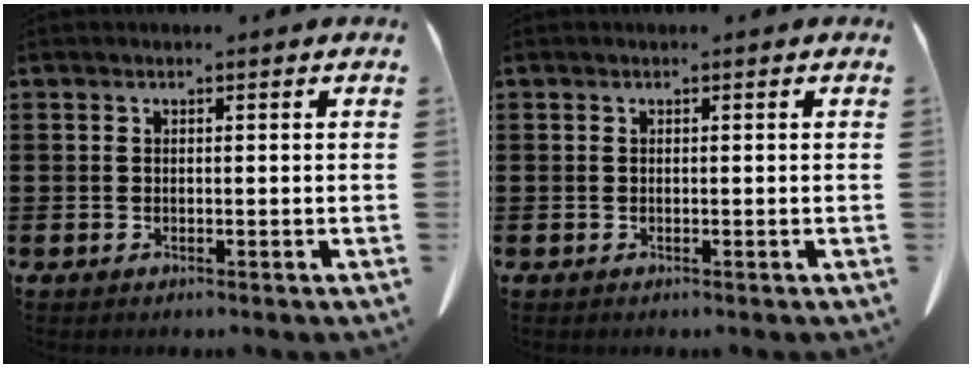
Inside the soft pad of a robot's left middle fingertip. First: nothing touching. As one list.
[{"total": 0.0}]